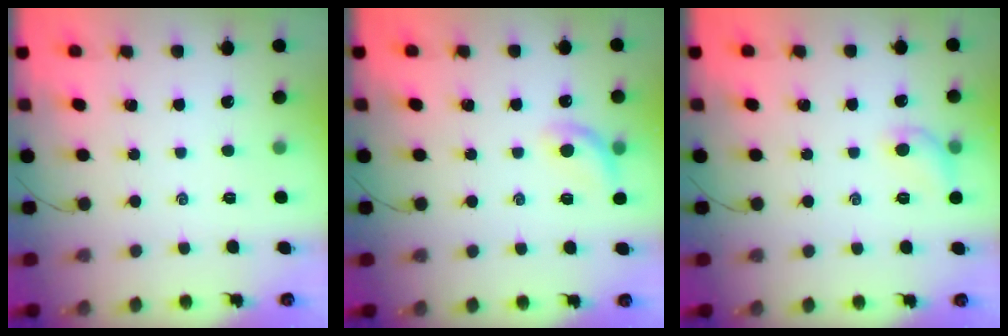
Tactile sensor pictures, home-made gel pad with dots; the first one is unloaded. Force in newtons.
{"total": 9.5, "press": 9.2, "slide": 2.3}
{"total": 7.4, "press": 7.3, "slide": 1.1}